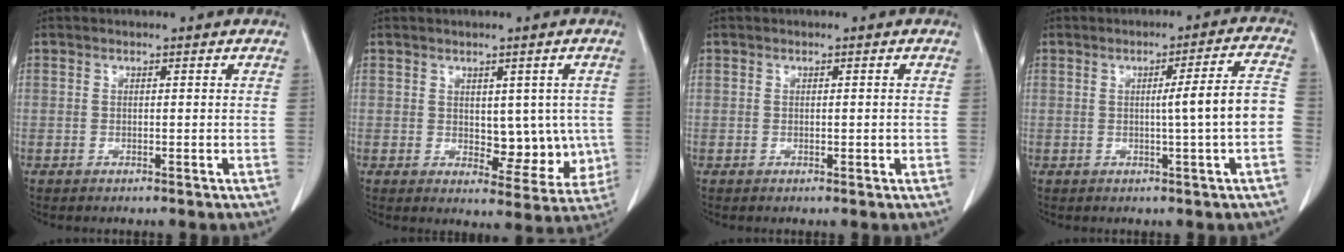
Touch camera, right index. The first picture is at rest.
{"total": 7.6, "force": [0.1, 4.3, 6.3], "torque": [-0.056, -0.001, 0.014]}
{"total": 1.0, "force": [-0.1, 0.4, 0.9], "torque": [-0.014, 0.000, 0.000]}
{"total": 7.1, "force": [-0.9, -0.9, 7.0], "torque": [-0.095, 0.013, -0.012]}